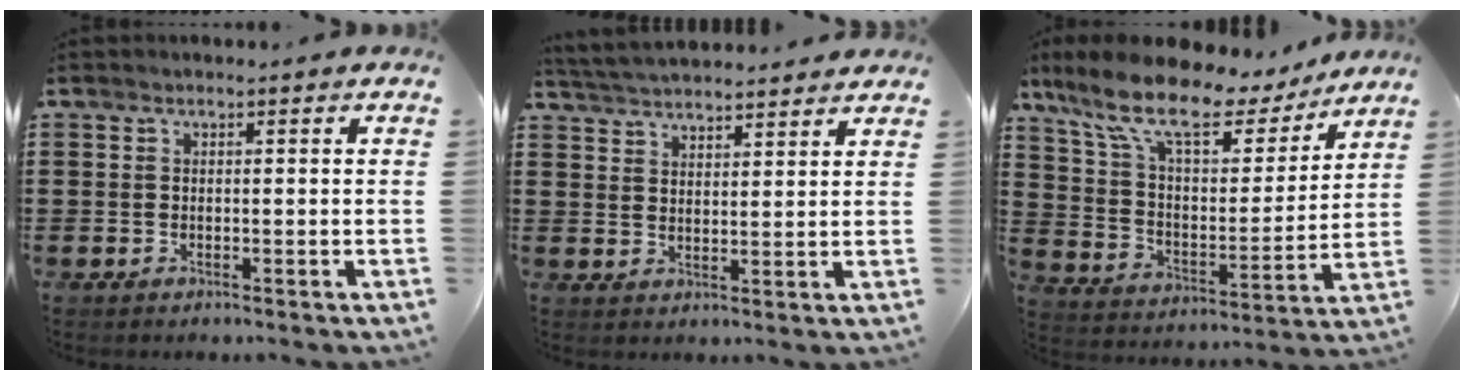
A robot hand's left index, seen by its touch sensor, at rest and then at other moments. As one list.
[{"total": 3.9, "force": [3.9, 0.1, 0.3], "torque": [-0.020, -0.014, 0.070]}, {"total": 12.4, "force": [9.8, 3.3, 6.8], "torque": [-0.162, -0.056, 0.169]}]